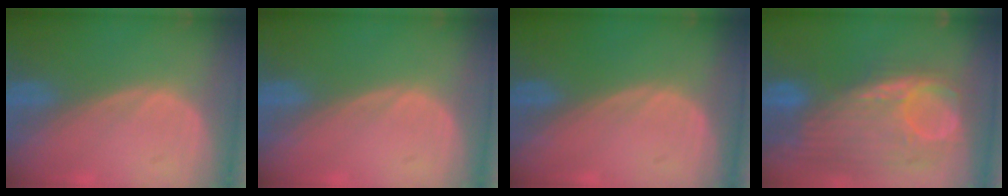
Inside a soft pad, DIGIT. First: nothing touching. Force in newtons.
{"total": 0.0}
{"total": 0.0}
{"total": 12.0, "press": 10.4, "slide": 5.9}